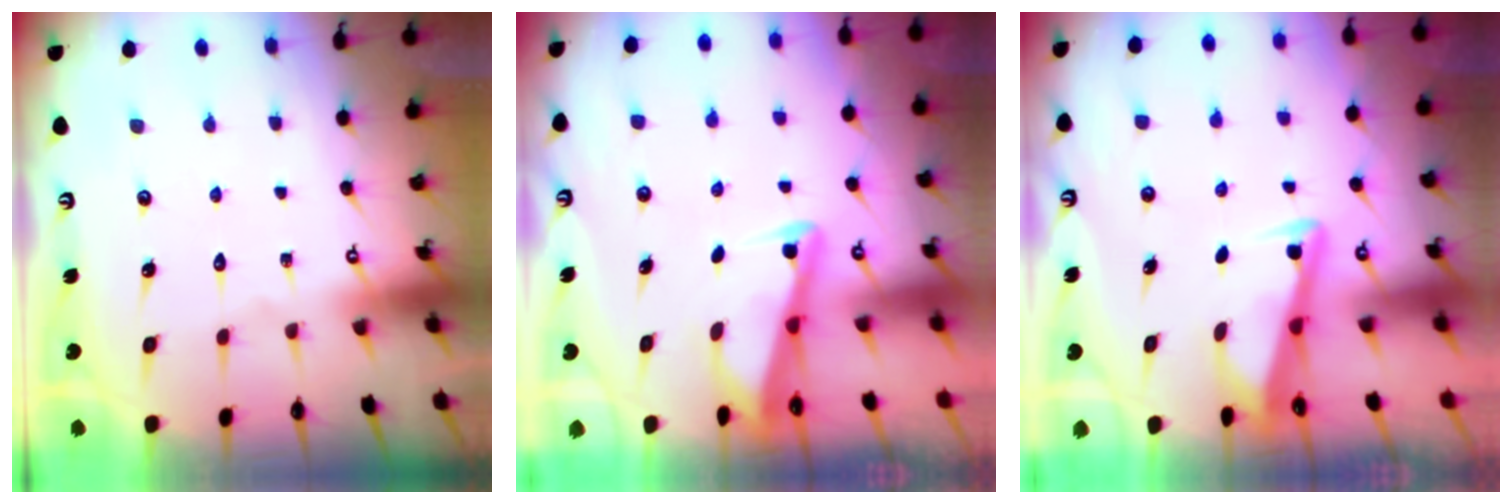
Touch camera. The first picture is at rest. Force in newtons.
{"total": 2.7, "press": 2.7, "slide": 0.3}
{"total": 3.5, "press": 3.4, "slide": 0.4}